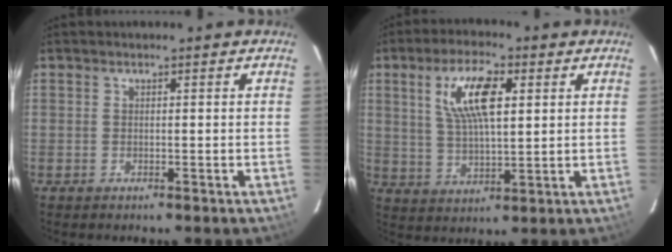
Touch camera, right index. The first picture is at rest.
{"total": 10.7, "force": [3.6, 3.9, 9.2], "torque": [-0.177, 0.012, 0.070]}